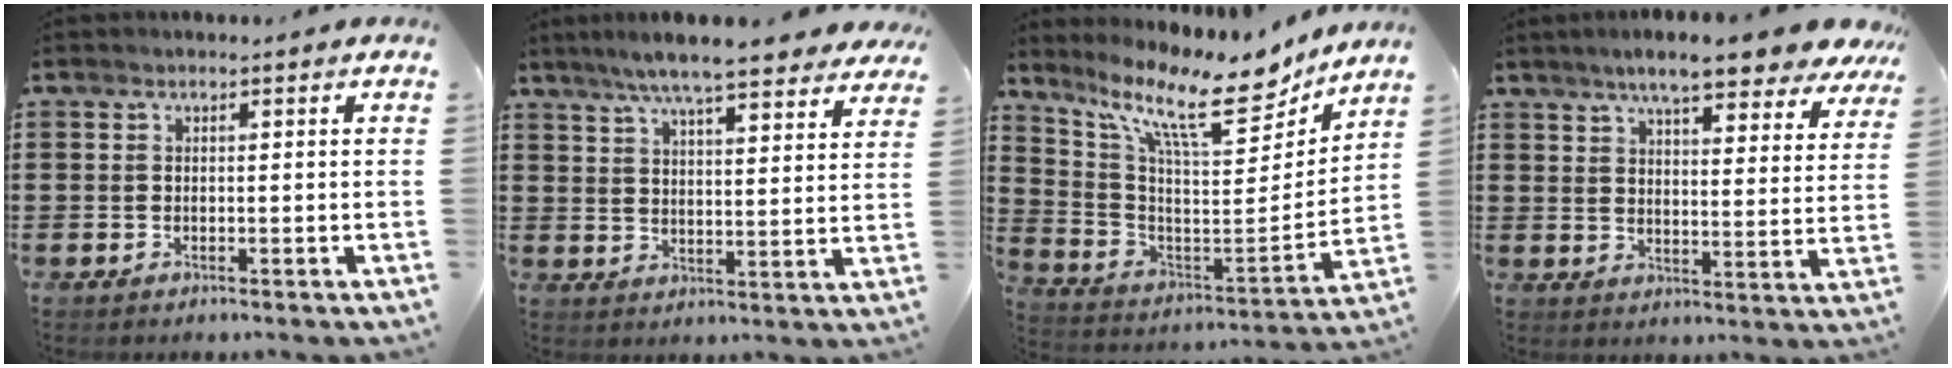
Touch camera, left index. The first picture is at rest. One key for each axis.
{"total": 7.6, "fx": 6.8, "fy": 0.2, "fz": 3.5, "tx": -0.090, "ty": -0.023, "tz": 0.120}
{"total": 12.1, "fx": 9.1, "fy": 2.7, "fz": 7.5, "tx": -0.168, "ty": -0.065, "tz": 0.147}
{"total": 8.0, "fx": 7.0, "fy": 0.7, "fz": 3.9, "tx": -0.084, "ty": -0.031, "tz": 0.119}